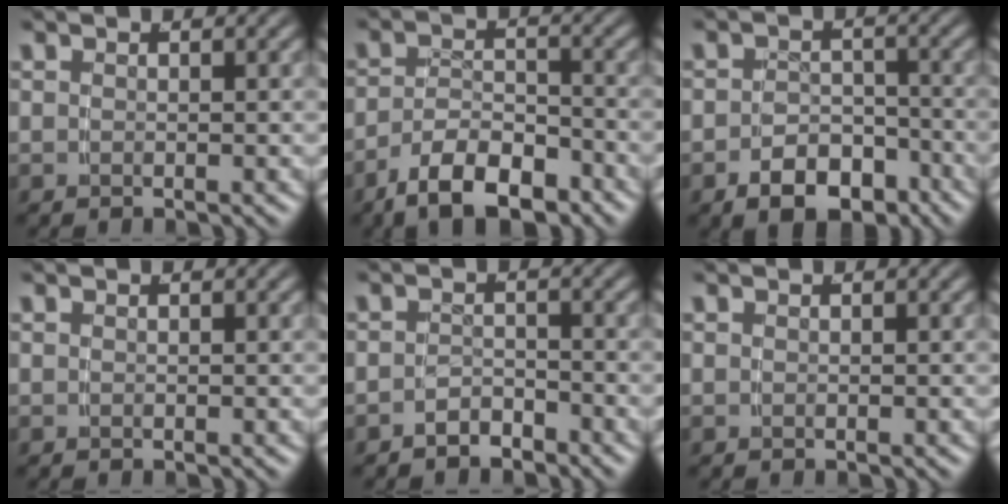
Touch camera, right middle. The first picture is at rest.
{"total": 6.2, "force": [-4.5, 2.7, 3.3], "torque": [-0.050, -0.009, -0.071]}
{"total": 5.9, "force": [-4.5, 3.2, 2.0], "torque": [-0.022, -0.014, -0.073]}
{"total": 0.0}
{"total": 2.4, "force": [-2.3, 0.8, 0.2], "torque": [0.001, -0.005, -0.037]}
{"total": 0.0}